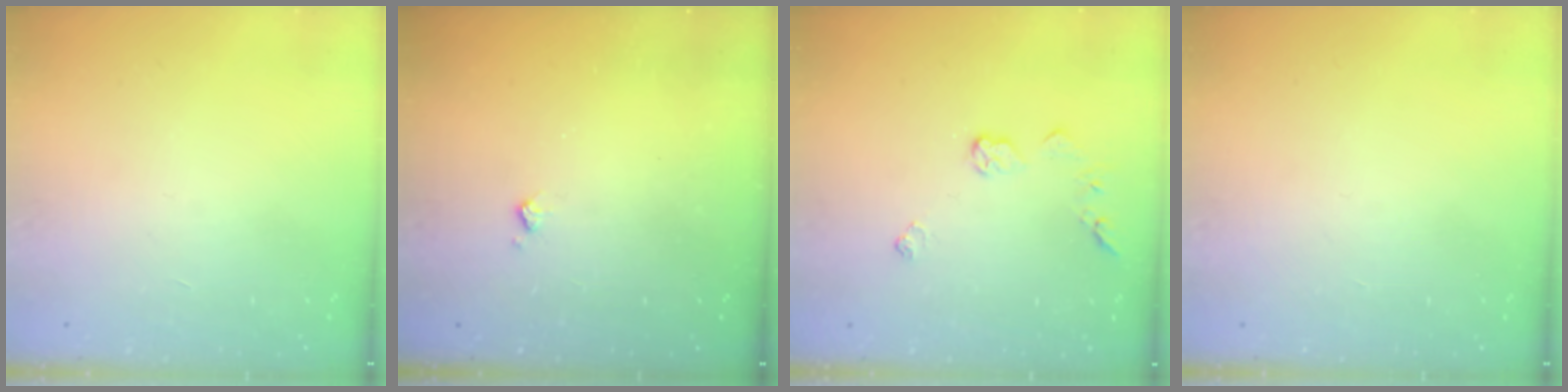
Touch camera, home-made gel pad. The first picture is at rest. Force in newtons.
{"total": 4.0, "press": 4.0, "slide": 0.5}
{"total": 4.5, "press": 4.5, "slide": 0.4}
{"total": 0.0}